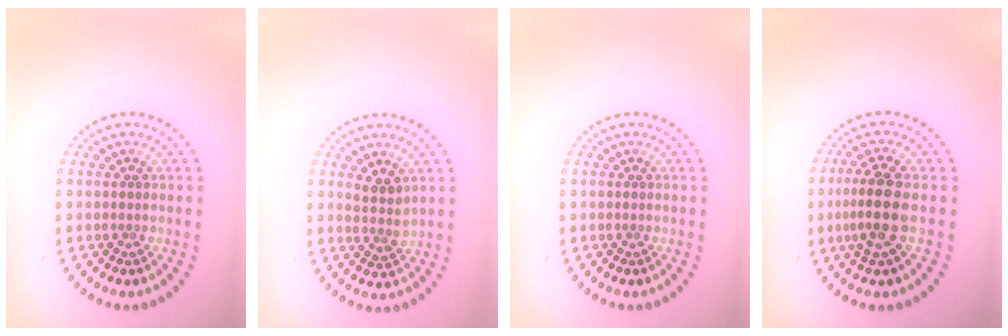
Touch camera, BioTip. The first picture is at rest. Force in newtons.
{"total": 2.0, "press": 1.6, "slide": 1.2}
{"total": 0.0}
{"total": 3.7, "press": 3.3, "slide": 1.7}